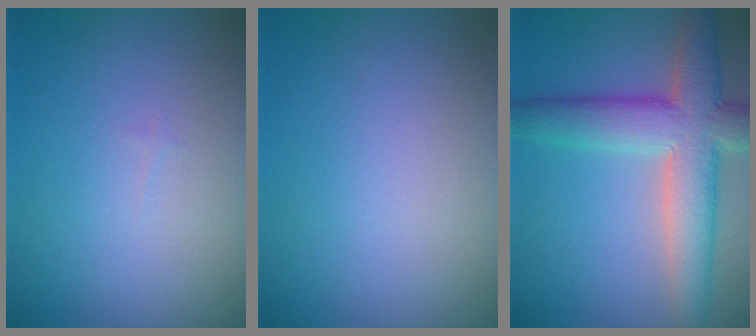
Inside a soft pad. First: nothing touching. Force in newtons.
{"total": 0.0}
{"total": 7.5, "press": 7.5, "slide": 0.5}